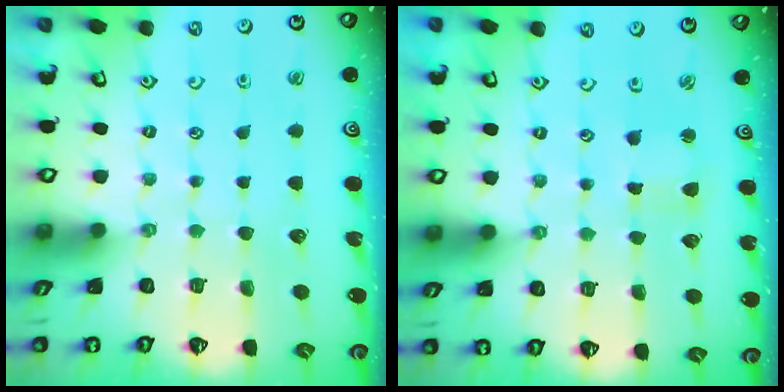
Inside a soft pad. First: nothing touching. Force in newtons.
{"total": 1.7, "press": 1.6, "slide": 0.2}